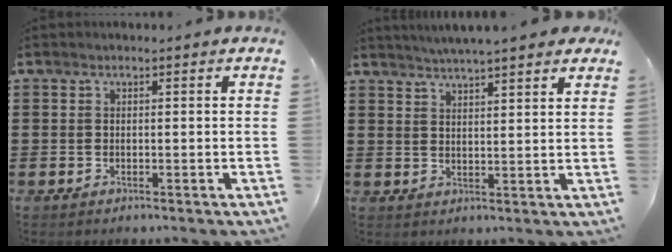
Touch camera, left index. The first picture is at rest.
{"total": 3.3, "force": [3.2, -0.3, 0.8], "torque": [-0.027, -0.009, 0.056]}